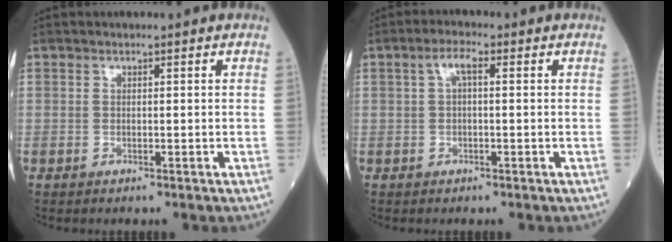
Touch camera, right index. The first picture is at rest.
{"total": 2.8, "force": [0.6, 0.7, 2.7], "torque": [-0.054, 0.013, 0.012]}